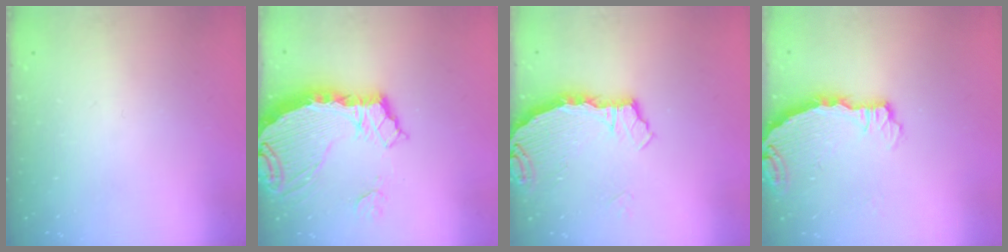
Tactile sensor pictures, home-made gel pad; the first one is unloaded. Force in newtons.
{"total": 8.9, "press": 8.9, "slide": 0.9}
{"total": 3.3, "press": 3.3, "slide": 0.2}
{"total": 3.7, "press": 3.7, "slide": 0.4}